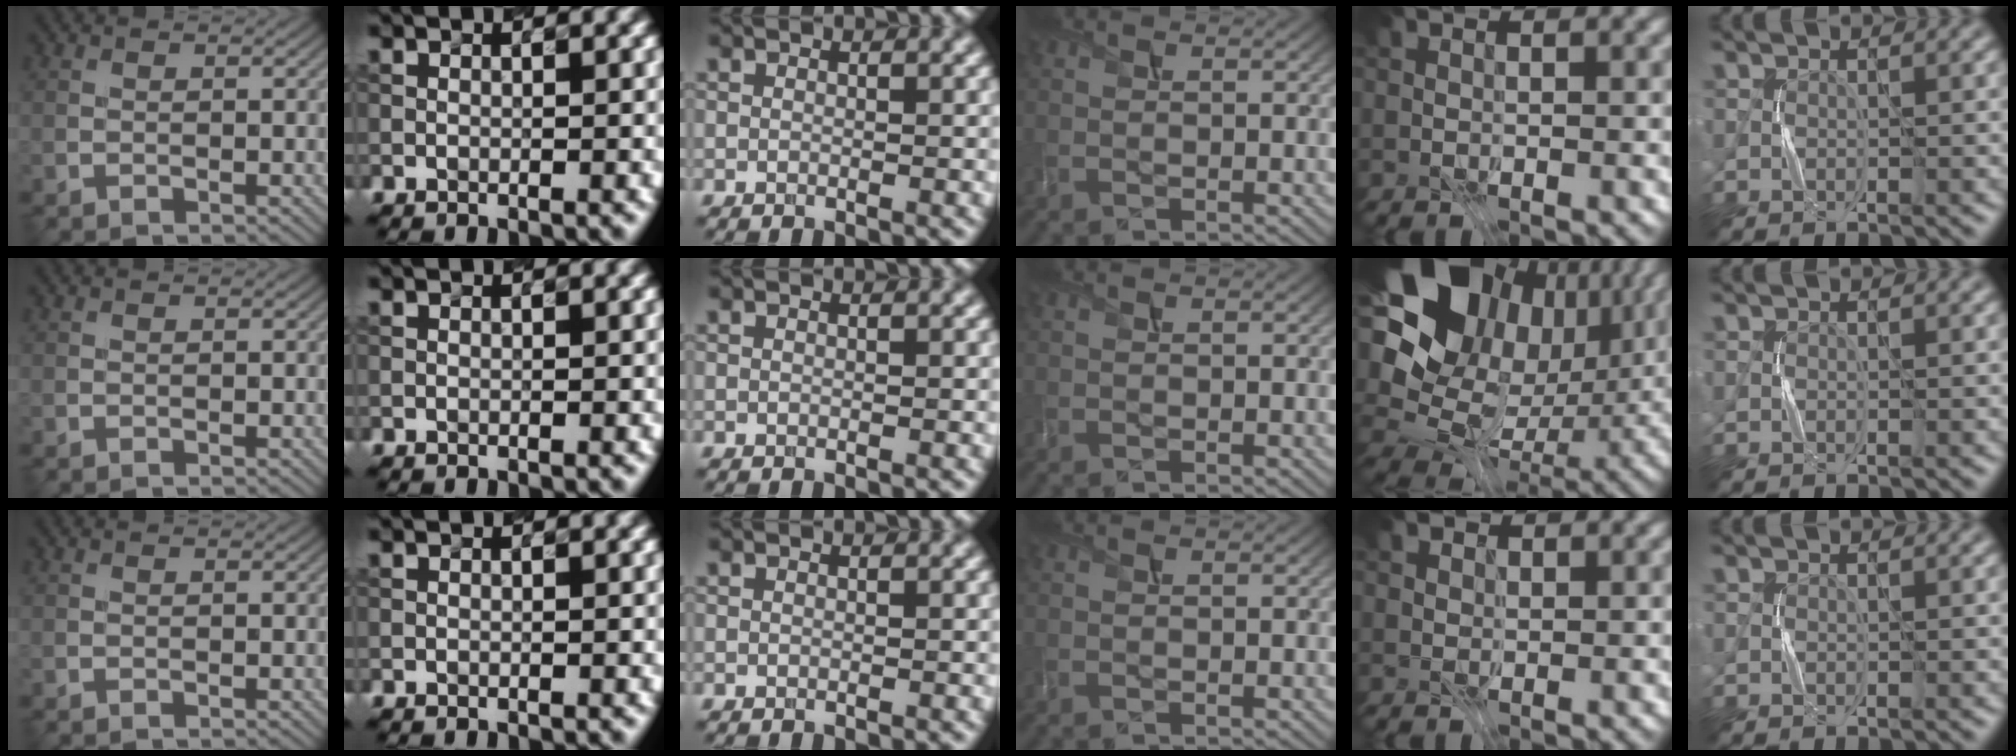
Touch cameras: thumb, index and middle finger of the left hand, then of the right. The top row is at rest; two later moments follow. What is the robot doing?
{"motion": "press", "object": "joystick"}